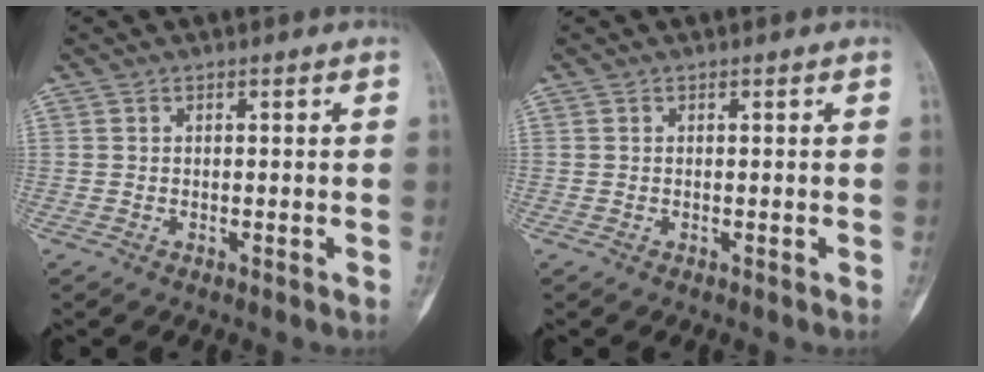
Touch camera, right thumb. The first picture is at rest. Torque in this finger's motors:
{"motor_torque": [0.00, 0.00, 0.01, 0.01, 0.08]}